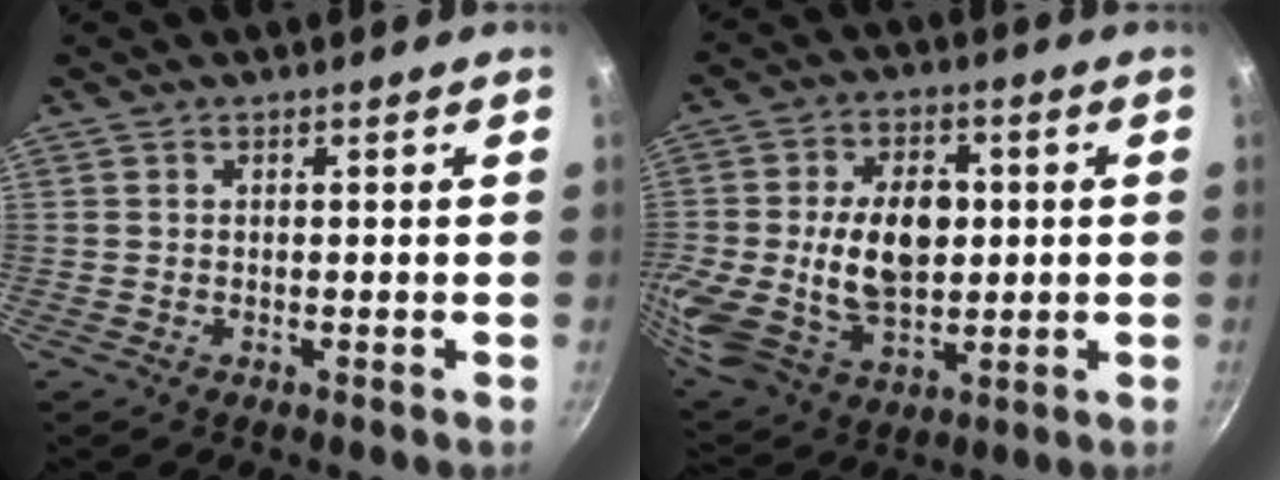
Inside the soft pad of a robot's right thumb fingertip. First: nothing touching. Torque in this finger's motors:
{"motor_torque": [2.50, 2.51, 2.07, -0.20, 0.20]}